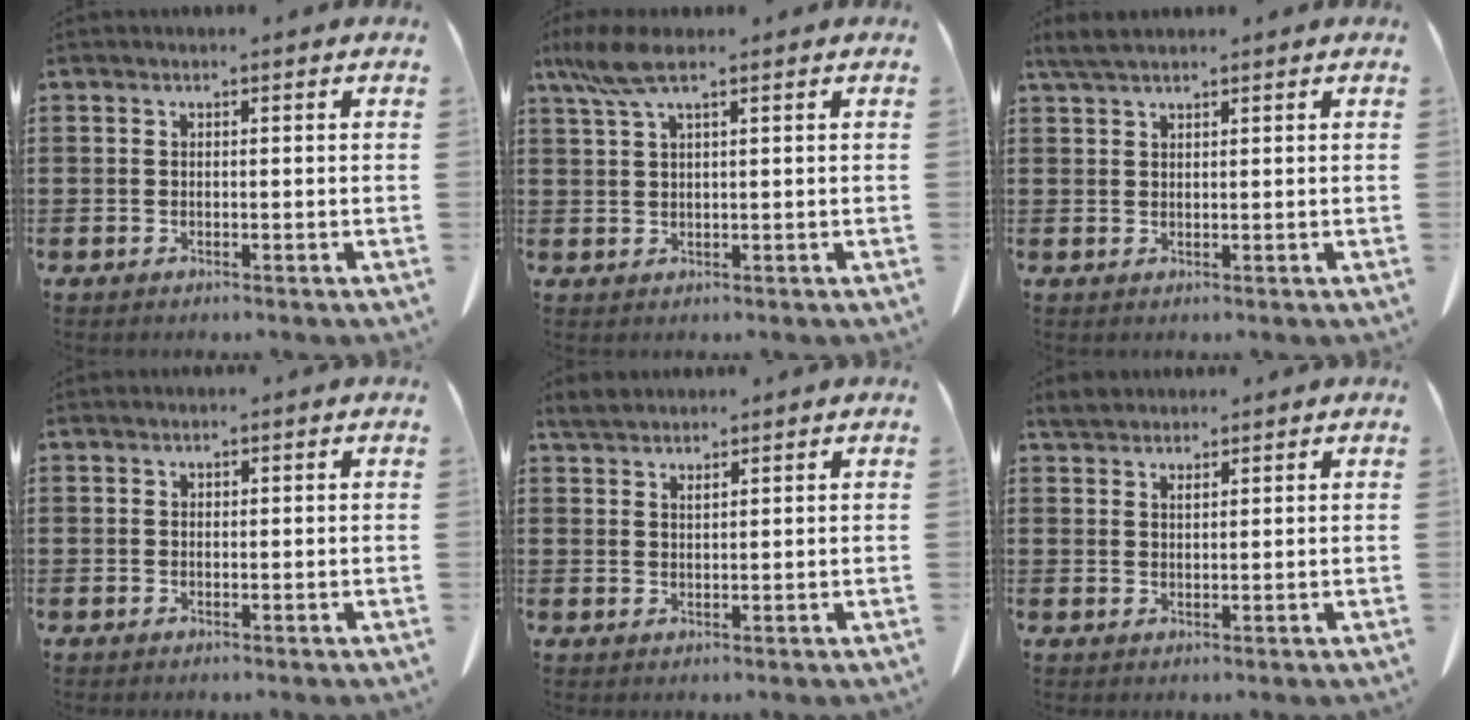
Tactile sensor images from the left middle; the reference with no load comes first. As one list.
[{"total": 4.9, "force": [2.9, 1.0, 3.8], "torque": [-0.095, -0.004, 0.048]}, {"total": 2.7, "force": [2.2, 0.5, 1.6], "torque": [-0.037, 0.003, 0.042]}, {"total": 0.0}, {"total": 2.4, "force": [2.3, 0.3, 0.7], "torque": [-0.020, 0.001, 0.045]}, {"total": 2.3, "force": [2.2, 0.5, 0.5], "torque": [-0.016, 0.003, 0.044]}]